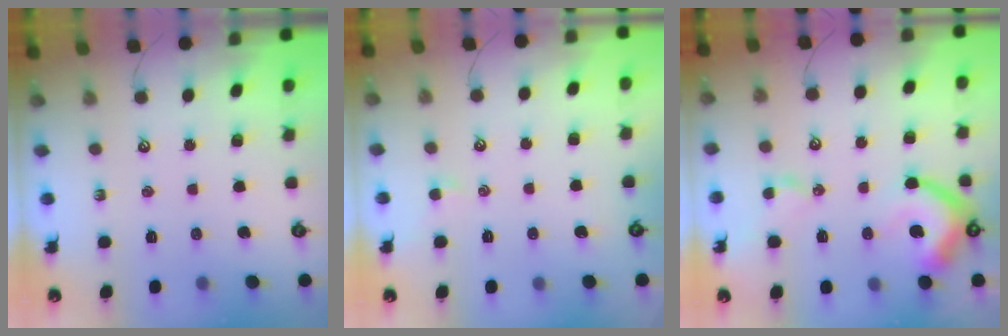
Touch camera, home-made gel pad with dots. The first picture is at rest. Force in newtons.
{"total": 0.0}
{"total": 12.0, "press": 11.9, "slide": 1.5}